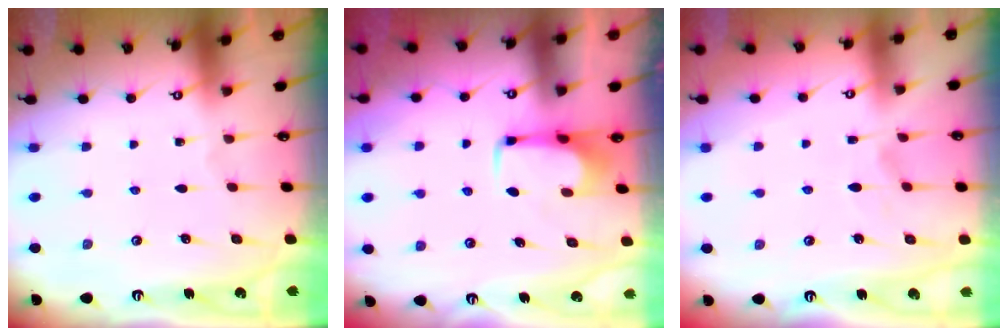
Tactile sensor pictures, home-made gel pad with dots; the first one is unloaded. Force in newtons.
{"total": 1.7, "press": 1.7, "slide": 0.4}
{"total": 2.4, "press": 2.1, "slide": 1.1}